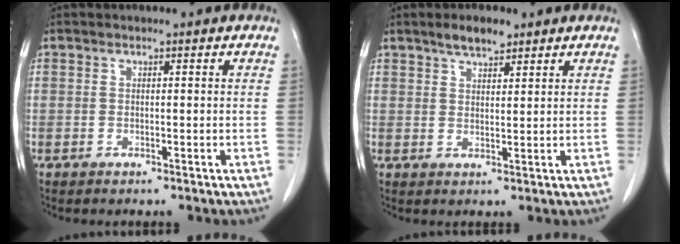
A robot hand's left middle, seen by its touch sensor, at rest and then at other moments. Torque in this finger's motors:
{"motor_torque": [0.24, -0.19, -0.01, 0.01]}